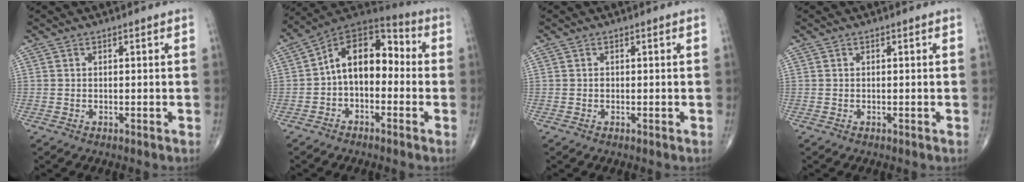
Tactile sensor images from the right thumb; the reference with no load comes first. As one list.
[{"total": 13.1, "force": [-0.8, 8.4, 10.0], "torque": [-0.125, 0.049, -0.030]}, {"total": 0.6, "force": [0.0, 0.5, 0.3], "torque": [-0.005, 0.001, -0.001]}, {"total": 0.0}]